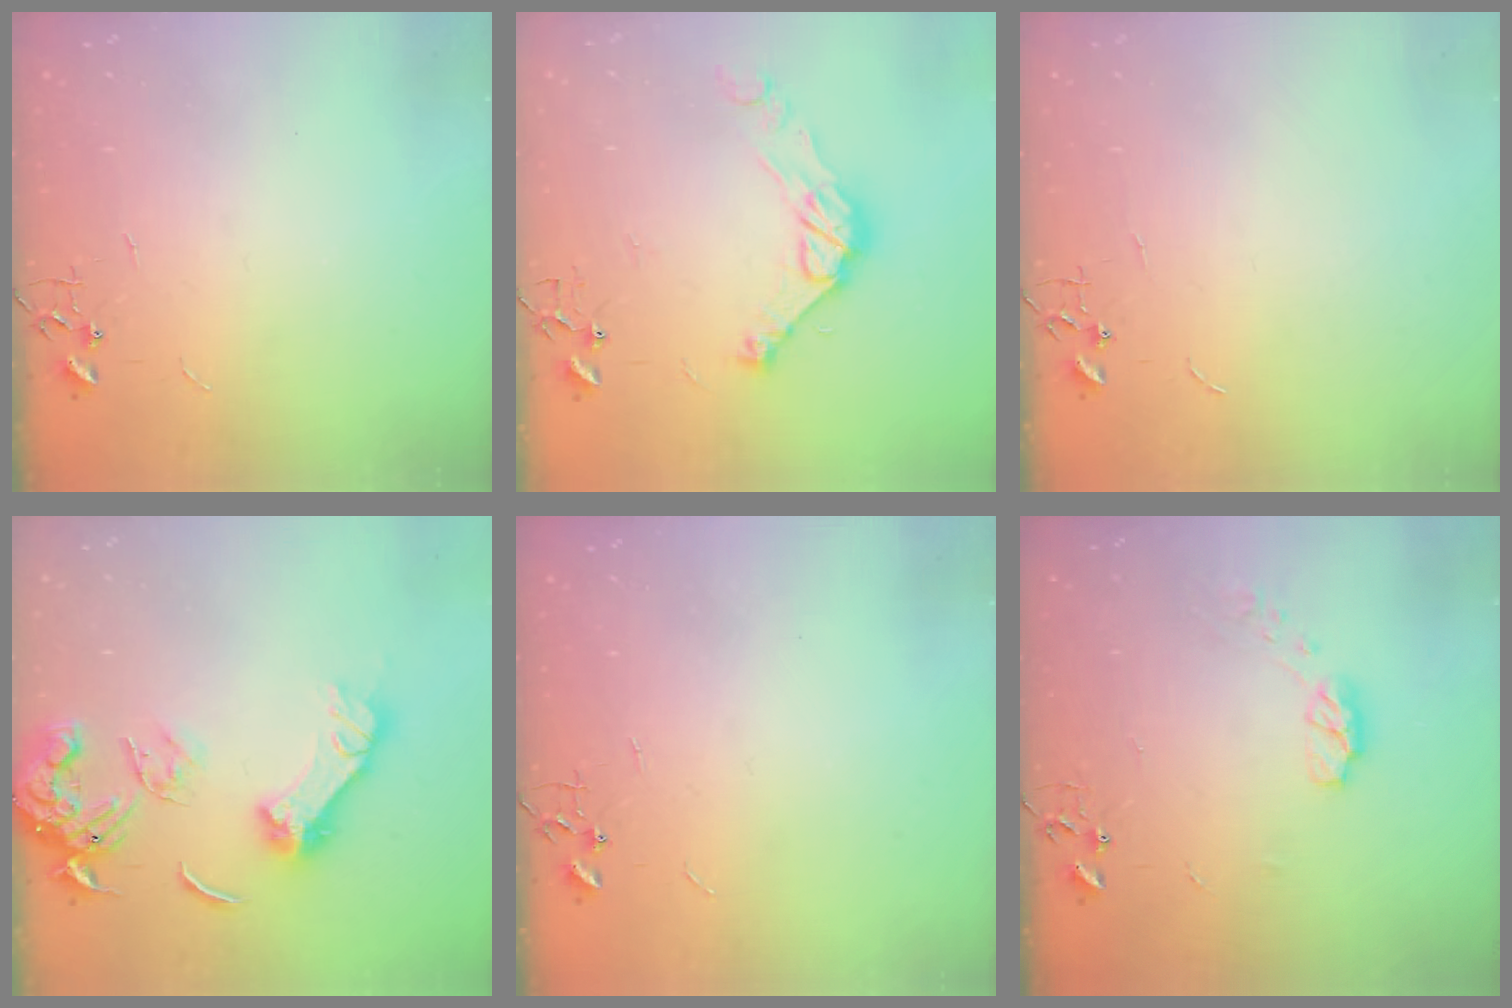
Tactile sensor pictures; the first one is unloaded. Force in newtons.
{"total": 11.5, "press": 11.5, "slide": 0.4}
{"total": 0.0}
{"total": 15.1, "press": 15.0, "slide": 1.6}
{"total": 0.0}
{"total": 7.0, "press": 6.9, "slide": 0.8}